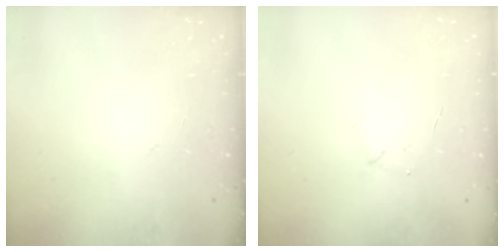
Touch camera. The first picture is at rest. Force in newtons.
{"total": 3.4, "press": 3.3, "slide": 0.9}